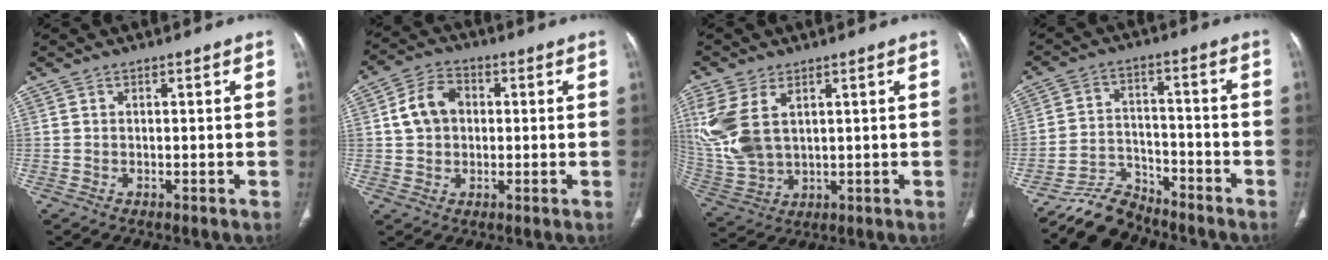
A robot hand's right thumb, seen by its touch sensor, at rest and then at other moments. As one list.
[{"total": 7.6, "force": [0.9, 6.0, 4.6], "torque": [-0.072, 0.014, 0.011]}, {"total": 12.9, "force": [4.1, 7.7, 9.5], "torque": [-0.223, -0.007, 0.098]}, {"total": 7.5, "force": [-7.1, 2.6, 0.0], "torque": [0.014, 0.056, -0.133]}]